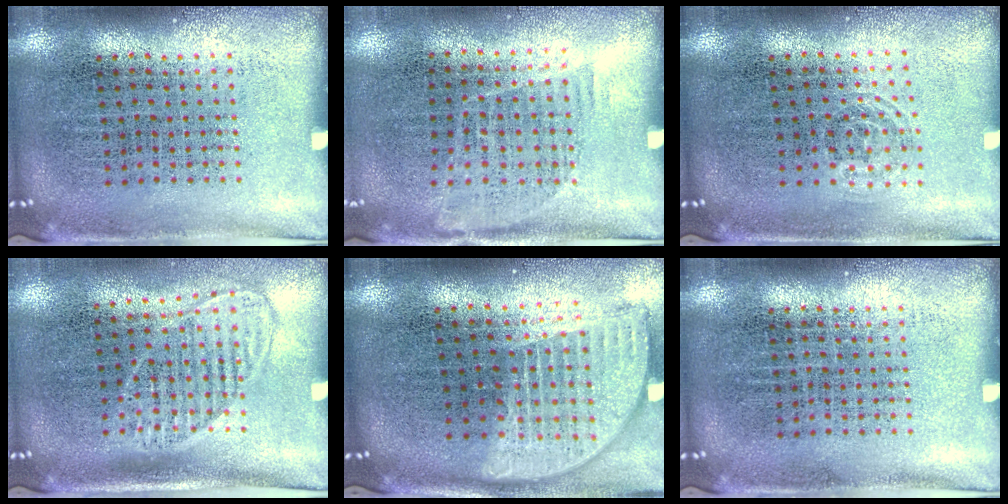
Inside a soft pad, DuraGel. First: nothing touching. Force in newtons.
{"total": 1.1, "press": 0.8, "slide": 0.6}
{"total": 0.7, "press": 0.5, "slide": 0.5}
{"total": 1.5, "press": 1.3, "slide": 0.7}
{"total": 1.9, "press": 1.5, "slide": 1.2}
{"total": 0.0}